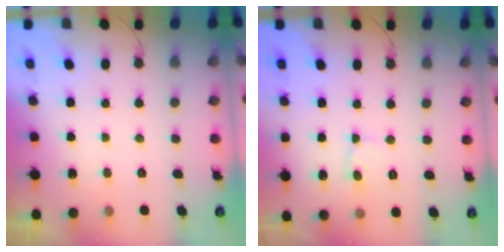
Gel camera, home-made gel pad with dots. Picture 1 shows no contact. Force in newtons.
{"total": 2.9, "press": 2.9, "slide": 0.2}